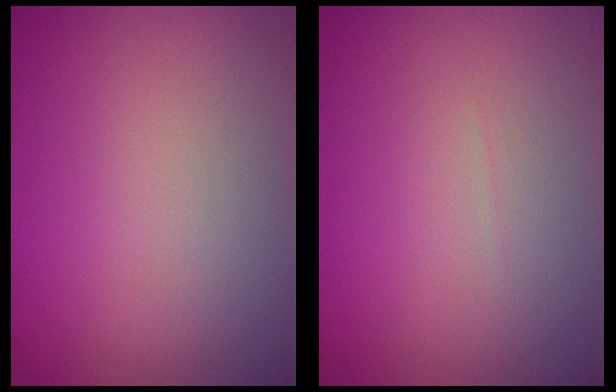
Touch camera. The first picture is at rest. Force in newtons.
{"total": 0.0}